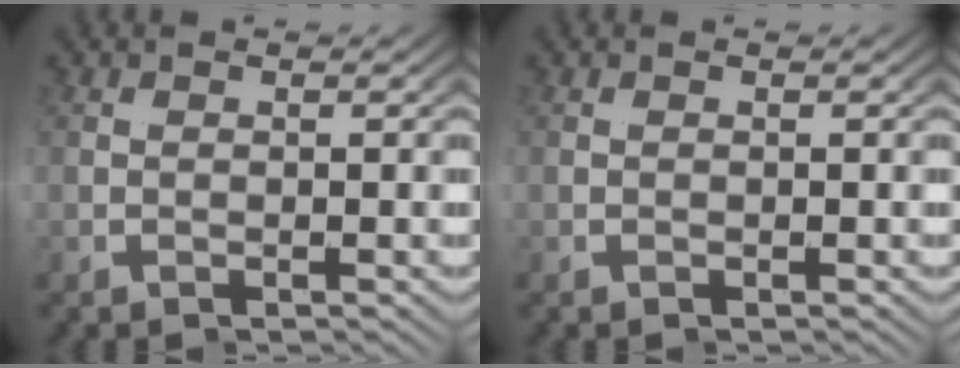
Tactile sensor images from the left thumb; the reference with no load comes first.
{"total": 0.0}